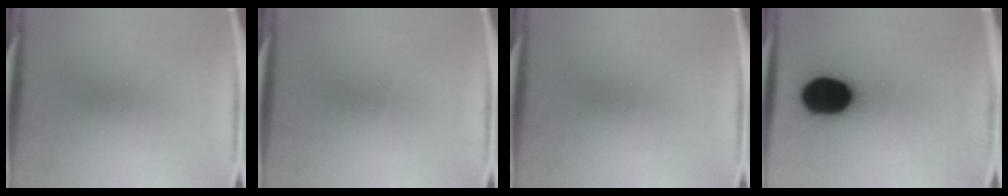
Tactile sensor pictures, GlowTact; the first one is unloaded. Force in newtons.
{"total": 0.0}
{"total": 0.0}
{"total": 19.6}